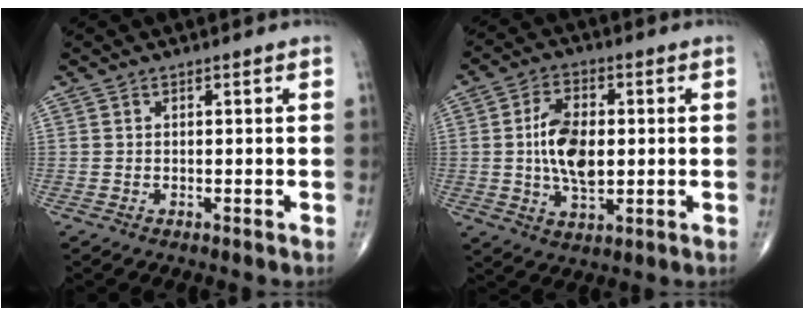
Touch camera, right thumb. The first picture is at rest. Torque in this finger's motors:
{"motor_torque": [1.77, 2.31, 1.27, -0.02, 0.17]}